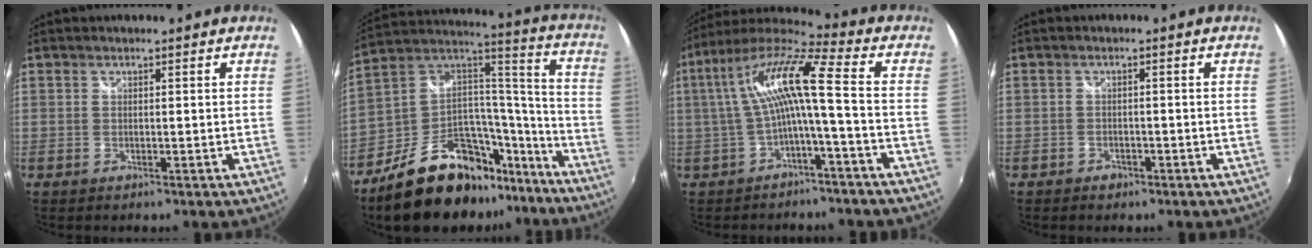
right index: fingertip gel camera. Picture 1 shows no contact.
{"total": 25.0, "force": [-17.0, 12.5, 13.5], "torque": [-0.233, 0.056, -0.250]}
{"total": 12.1, "force": [-1.2, 0.5, 12.0], "torque": [-0.234, 0.017, -0.019]}
{"total": 2.2, "force": [-1.5, 1.5, 0.5], "torque": [-0.013, 0.000, -0.021]}